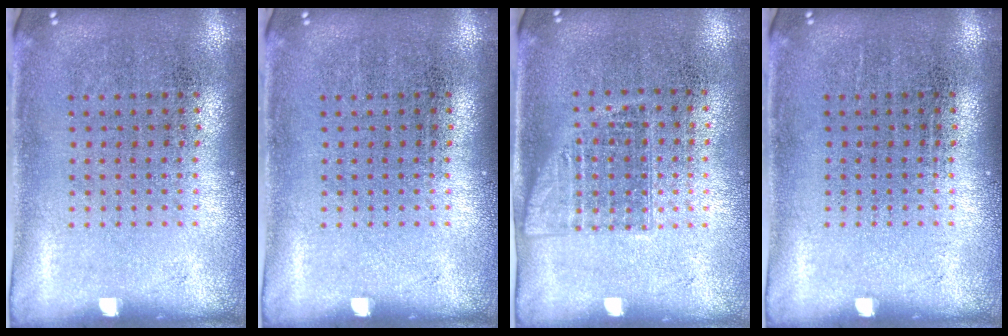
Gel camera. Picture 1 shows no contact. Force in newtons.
{"total": 0.0}
{"total": 1.0, "press": 0.9, "slide": 0.6}
{"total": 0.0}